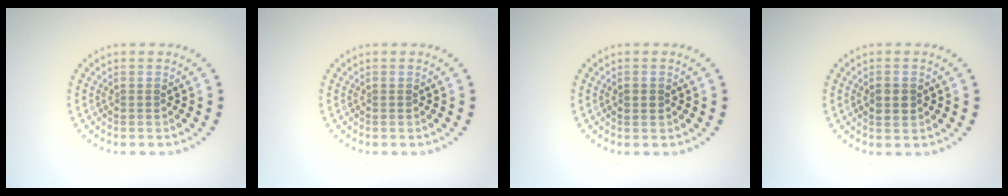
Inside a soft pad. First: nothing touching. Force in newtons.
{"total": 0.0}
{"total": 1.1, "press": 1.1, "slide": 0.1}
{"total": 1.4, "press": 1.4, "slide": 0.1}